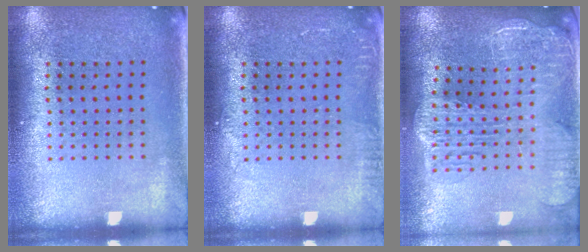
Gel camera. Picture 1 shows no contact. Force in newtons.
{"total": 1.0, "press": 0.9, "slide": 0.1}
{"total": 2.8, "press": 2.3, "slide": 1.6}